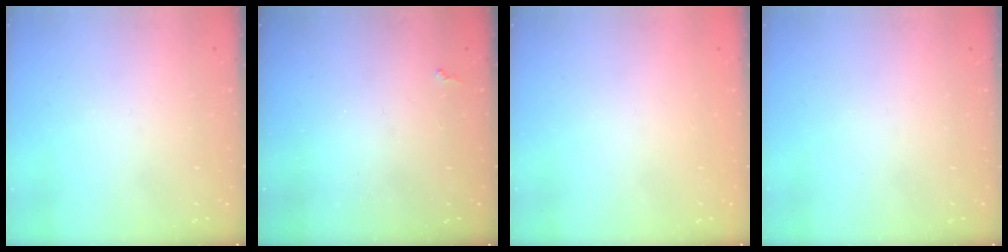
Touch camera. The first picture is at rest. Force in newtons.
{"total": 2.3, "press": 2.2, "slide": 0.4}
{"total": 1.4, "press": 1.2, "slide": 0.8}
{"total": 0.0}